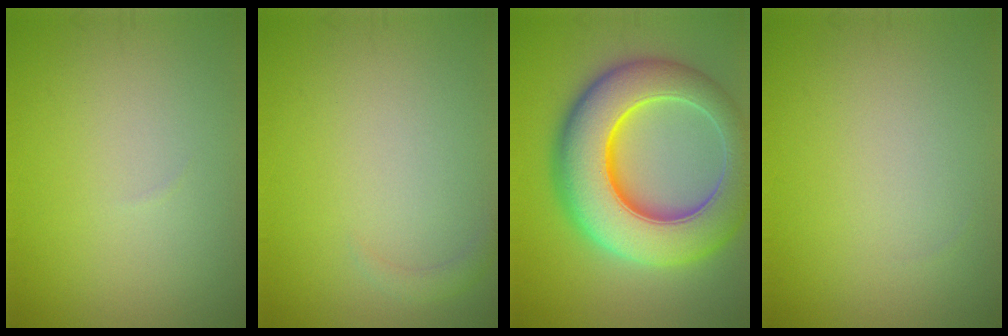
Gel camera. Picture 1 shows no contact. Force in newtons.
{"total": 0.9, "press": 0.9, "slide": 0.1}
{"total": 12.7, "press": 12.7, "slide": 0.2}
{"total": 0.0}